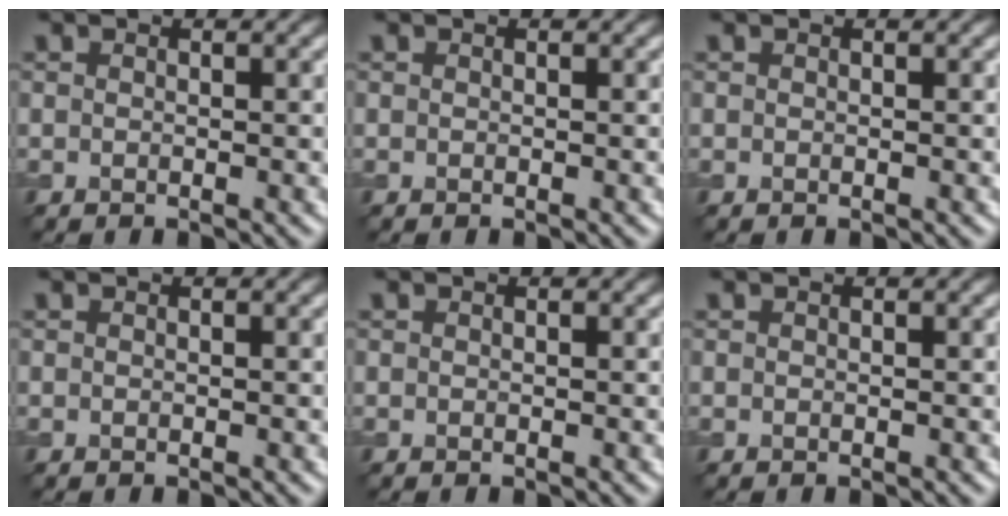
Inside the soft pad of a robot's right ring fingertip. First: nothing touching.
{"total": 0.0}
{"total": 0.0}
{"total": 0.0}
{"total": 0.0}
{"total": 0.0}